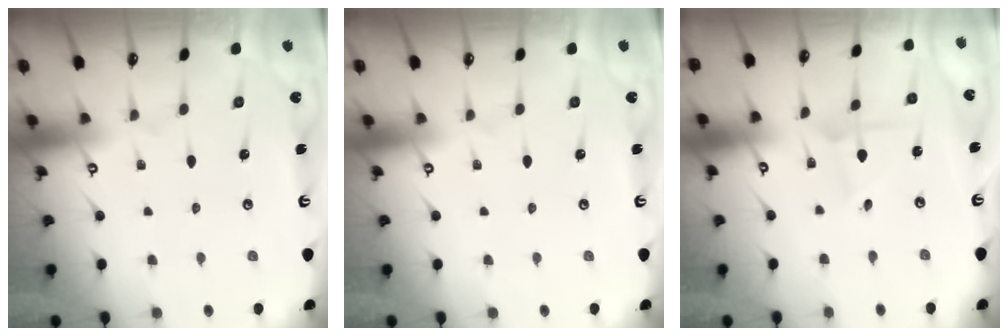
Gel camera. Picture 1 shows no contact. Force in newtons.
{"total": 0.0}
{"total": 2.0, "press": 2.0, "slide": 0.2}